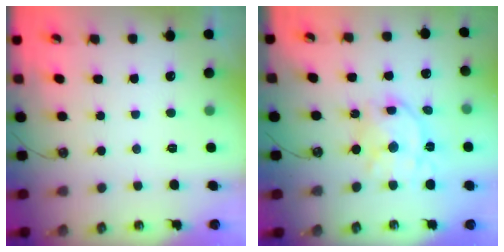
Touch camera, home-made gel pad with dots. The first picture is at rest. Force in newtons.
{"total": 15.6, "press": 15.6, "slide": 1.3}